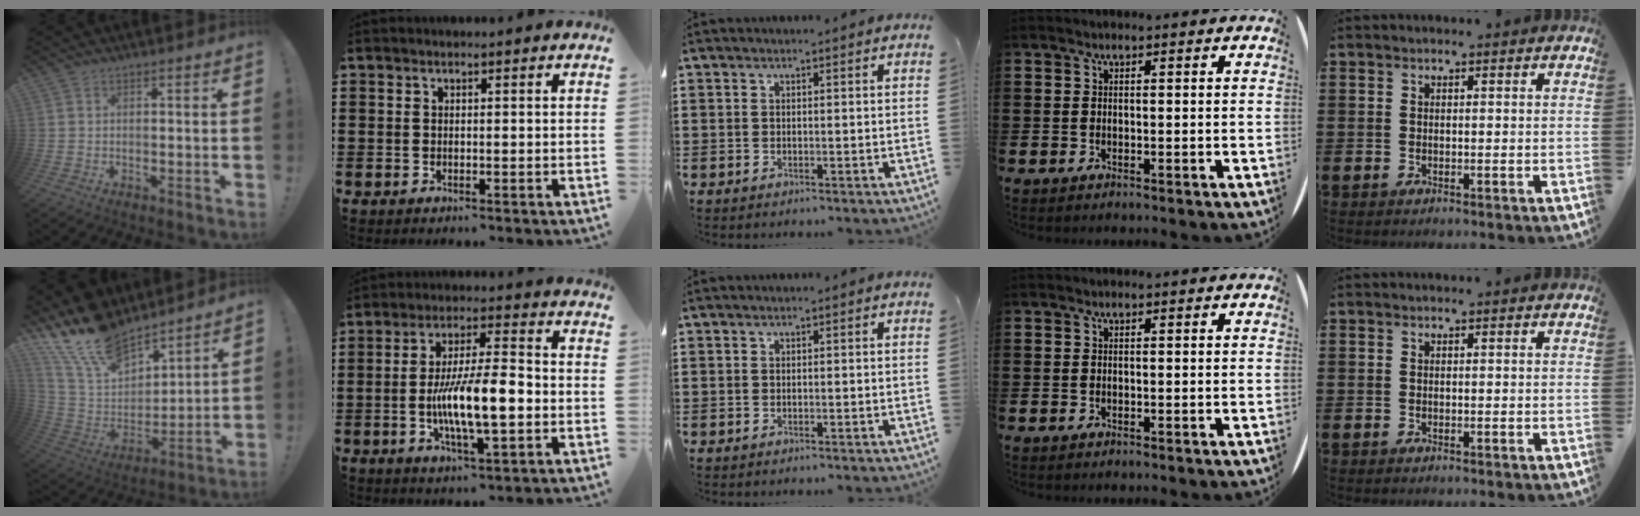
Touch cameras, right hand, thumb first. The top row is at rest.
{"thumb": {"total": 19.2, "force": [15.0, 8.7, 8.1], "torque": [-0.179, -0.101, 0.281]}, "index": {"total": 11.1, "force": [-2.3, 3.2, 10.4], "torque": [-0.194, -0.004, -0.044]}}